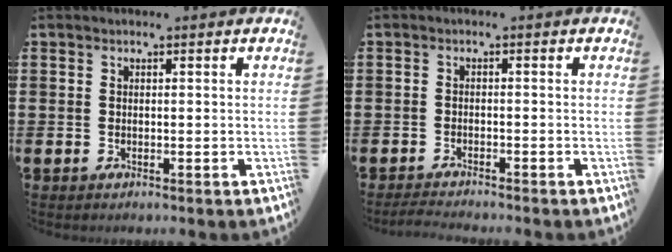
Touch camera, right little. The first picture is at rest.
{"total": 1.4, "force": [-1.3, 0.0, 0.5], "torque": [-0.009, 0.003, -0.026]}